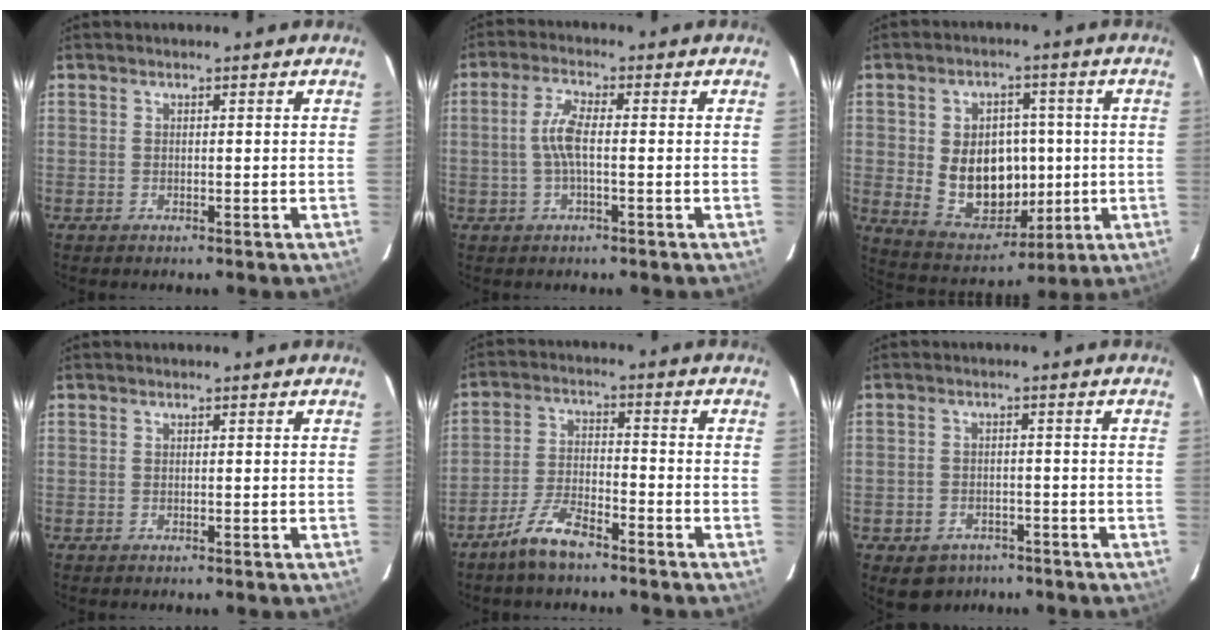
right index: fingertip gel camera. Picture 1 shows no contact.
{"total": 4.7, "force": [-0.4, 0.9, 4.6], "torque": [-0.095, 0.007, -0.007]}
{"total": 13.0, "force": [-0.2, 10.1, 8.3], "torque": [-0.165, 0.001, 0.023]}
{"total": 0.0}
{"total": 7.3, "force": [-5.7, 1.9, 4.1], "torque": [-0.093, 0.004, -0.107]}
{"total": 6.4, "force": [-4.1, 4.6, 1.9], "torque": [-0.048, 0.008, -0.049]}